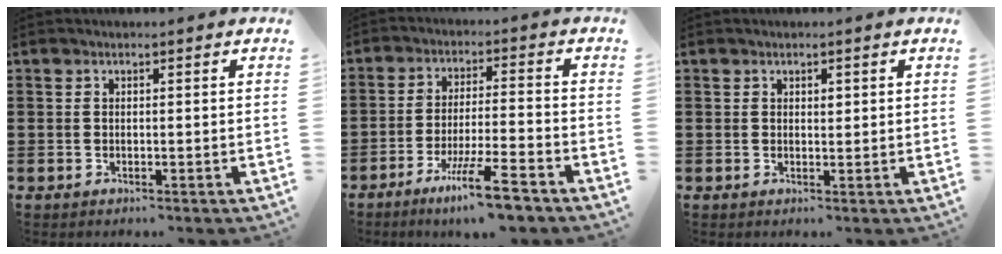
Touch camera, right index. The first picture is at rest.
{"total": 9.0, "force": [-6.3, 0.1, 6.4], "torque": [-0.121, -0.007, -0.118]}
{"total": 0.8, "force": [0.4, 0.5, 0.4], "torque": [-0.001, -0.001, 0.006]}